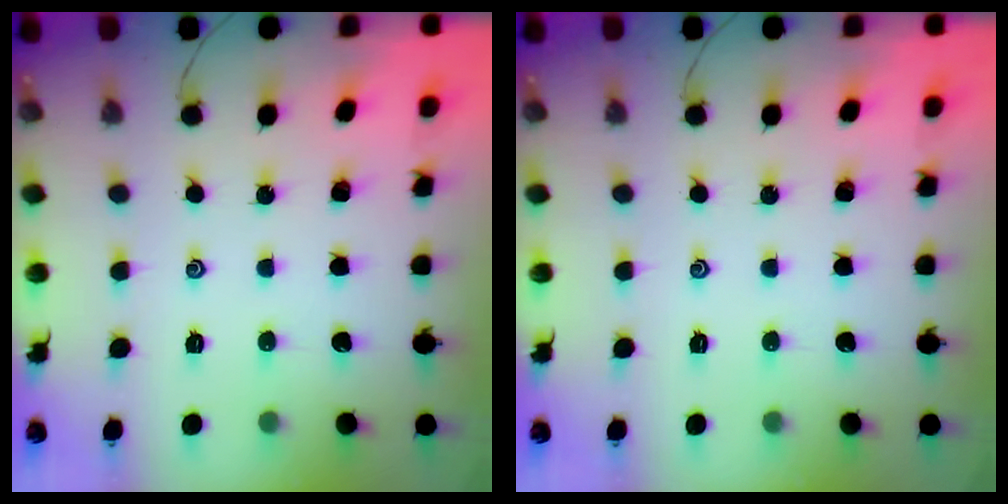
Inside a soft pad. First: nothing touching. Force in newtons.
{"total": 0.0}